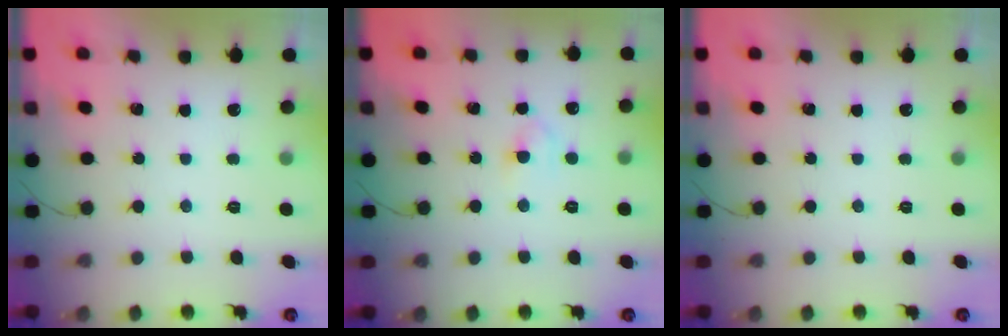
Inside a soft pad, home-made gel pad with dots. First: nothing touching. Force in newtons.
{"total": 3.5, "press": 3.3, "slide": 1.1}
{"total": 0.0}